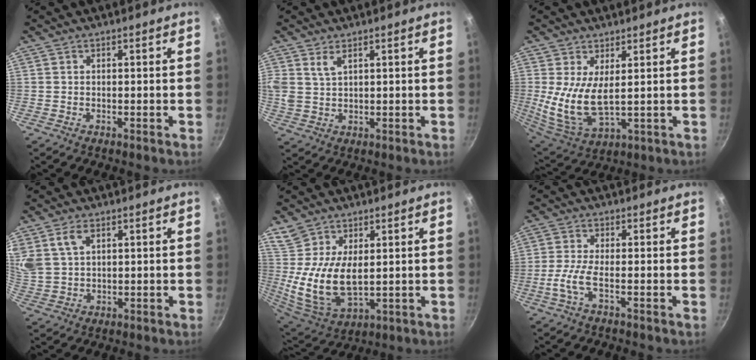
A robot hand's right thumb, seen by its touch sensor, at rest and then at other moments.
{"total": 4.1, "force": [2.3, 2.1, 2.7], "torque": [-0.049, -0.011, 0.048]}
{"total": 10.3, "force": [1.9, 4.7, 9.0], "torque": [-0.183, -0.027, 0.046]}
{"total": 6.6, "force": [3.1, 4.1, 4.2], "torque": [-0.075, -0.006, 0.068]}
{"total": 12.5, "force": [2.3, 7.3, 9.9], "torque": [-0.186, -0.032, 0.054]}
{"total": 4.2, "force": [-1.6, 0.6, 3.8], "torque": [-0.104, 0.007, -0.039]}